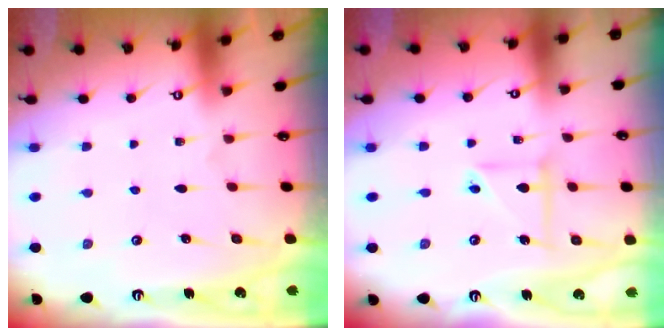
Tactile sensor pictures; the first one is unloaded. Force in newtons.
{"total": 5.7, "press": 5.7, "slide": 0.5}